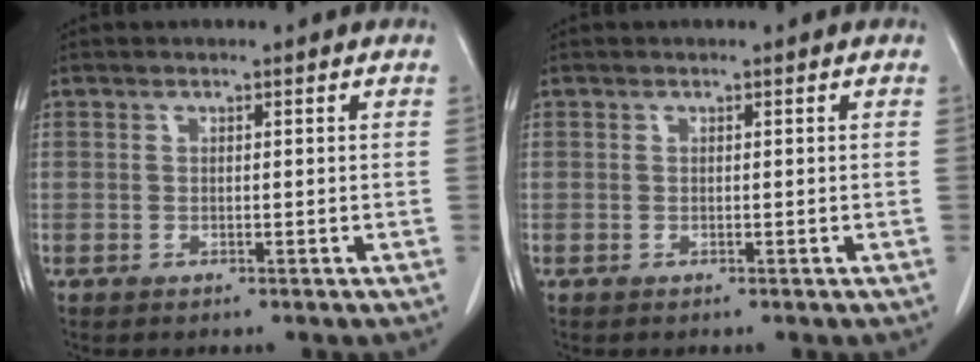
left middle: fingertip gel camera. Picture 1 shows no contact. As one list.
[{"total": 0.0}]